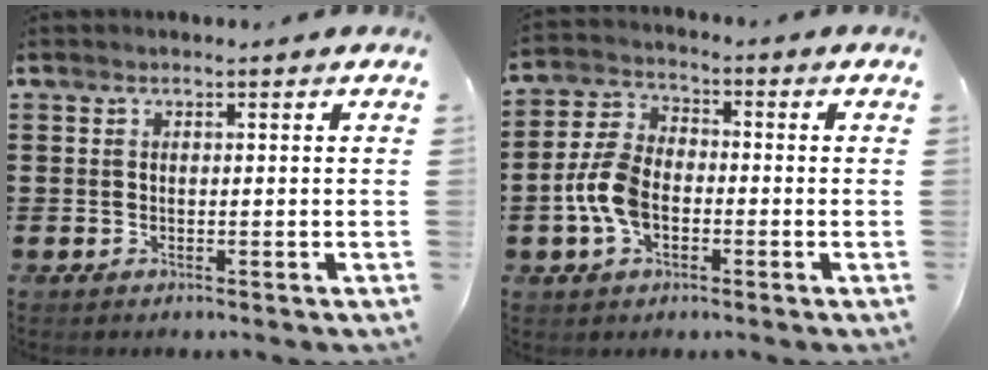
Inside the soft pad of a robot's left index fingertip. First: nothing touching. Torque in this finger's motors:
{"motor_torque": [1.59, 0.55, 0.46, 0.16]}